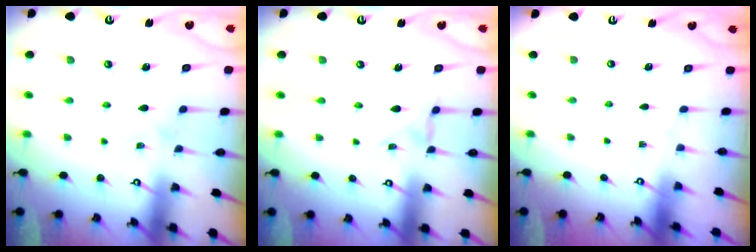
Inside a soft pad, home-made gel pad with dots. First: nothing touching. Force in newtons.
{"total": 2.0, "press": 2.0, "slide": 0.2}
{"total": 0.0}